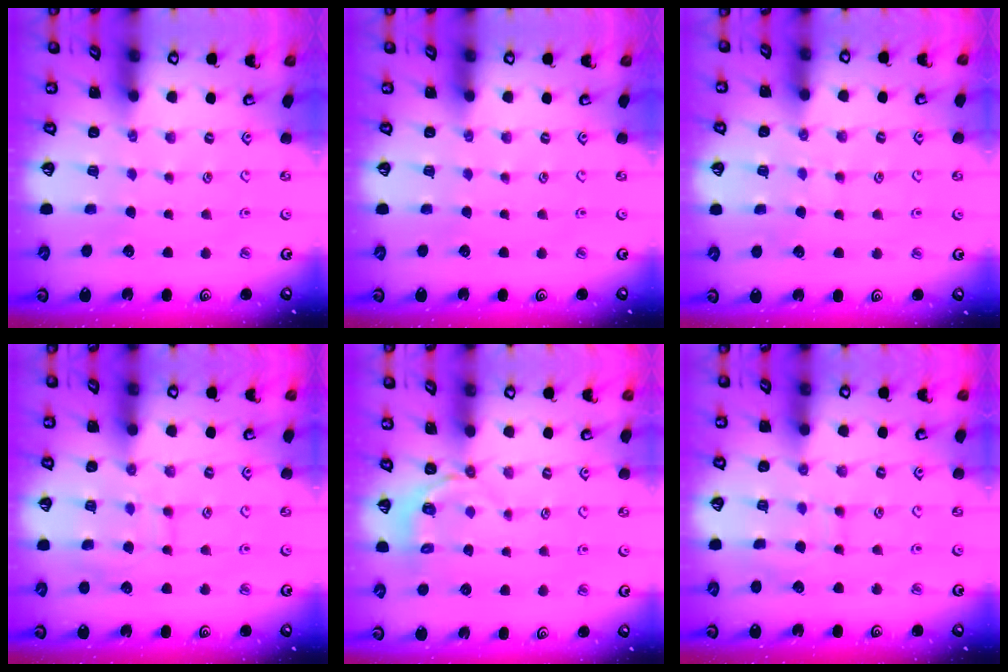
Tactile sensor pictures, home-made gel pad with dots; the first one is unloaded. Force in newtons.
{"total": 0.0}
{"total": 4.5, "press": 4.5, "slide": 0.6}
{"total": 9.7, "press": 9.7, "slide": 0.8}
{"total": 4.3, "press": 3.3, "slide": 2.7}
{"total": 6.9, "press": 6.8, "slide": 0.7}